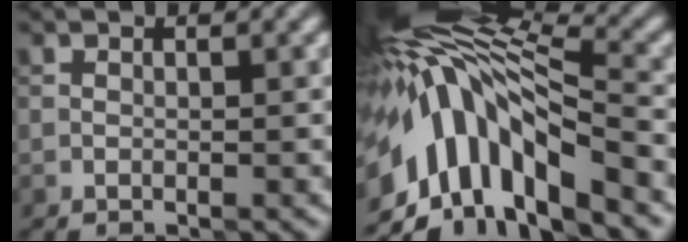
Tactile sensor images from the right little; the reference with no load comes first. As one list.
[{"total": 11.7, "force": [-3.5, 5.1, 9.9], "torque": [-0.168, 0.020, -0.053]}]